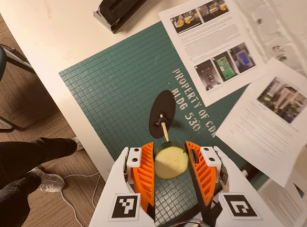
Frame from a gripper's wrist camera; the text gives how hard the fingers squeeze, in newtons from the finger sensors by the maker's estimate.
{"total": 11.8, "left": 12.6, "right": 10.9}